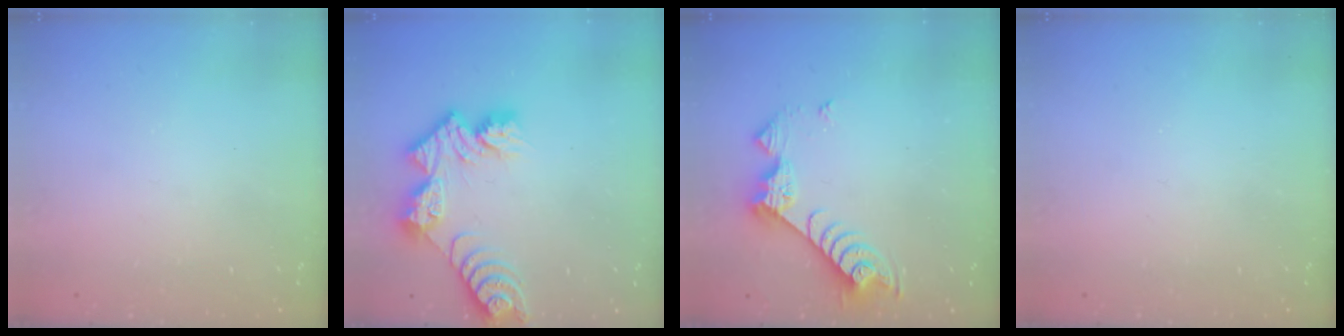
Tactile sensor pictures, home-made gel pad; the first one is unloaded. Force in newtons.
{"total": 11.0, "press": 11.0, "slide": 0.8}
{"total": 10.0, "press": 9.9, "slide": 0.5}
{"total": 0.0}